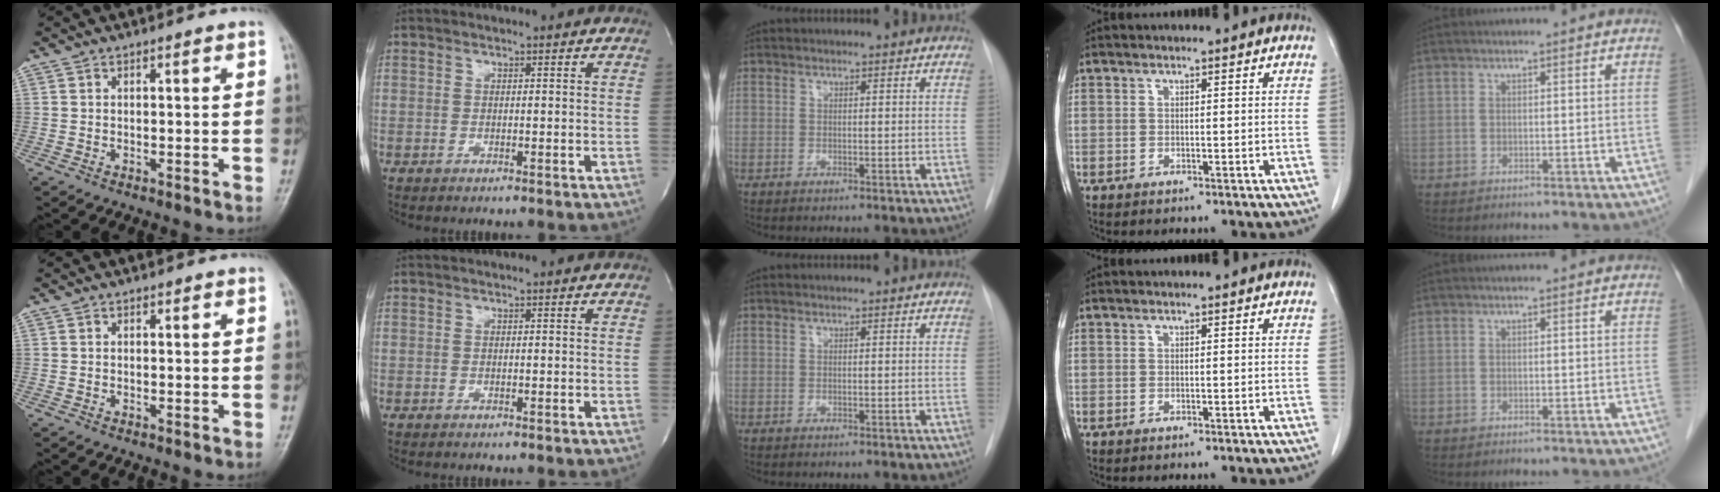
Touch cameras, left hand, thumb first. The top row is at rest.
{}